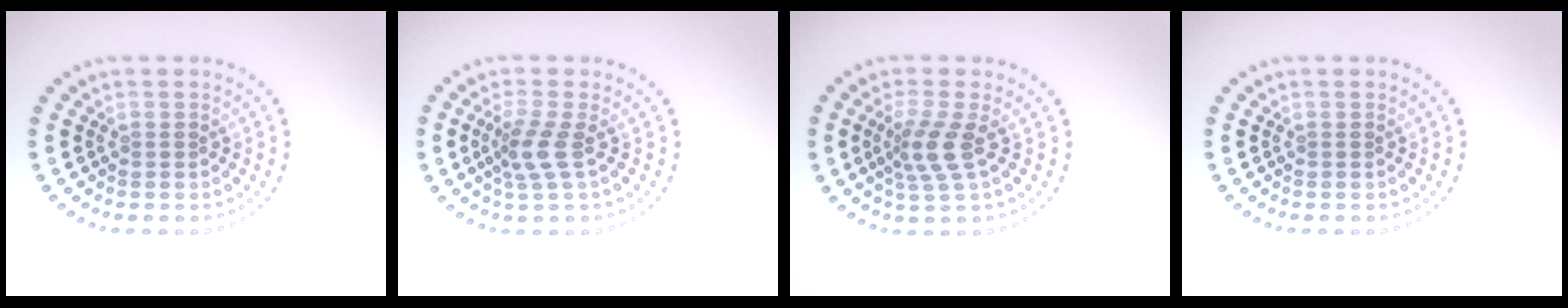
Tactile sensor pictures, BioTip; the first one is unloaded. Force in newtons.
{"total": 2.4, "press": 1.8, "slide": 1.6}
{"total": 2.9, "press": 2.2, "slide": 1.9}
{"total": 0.0}